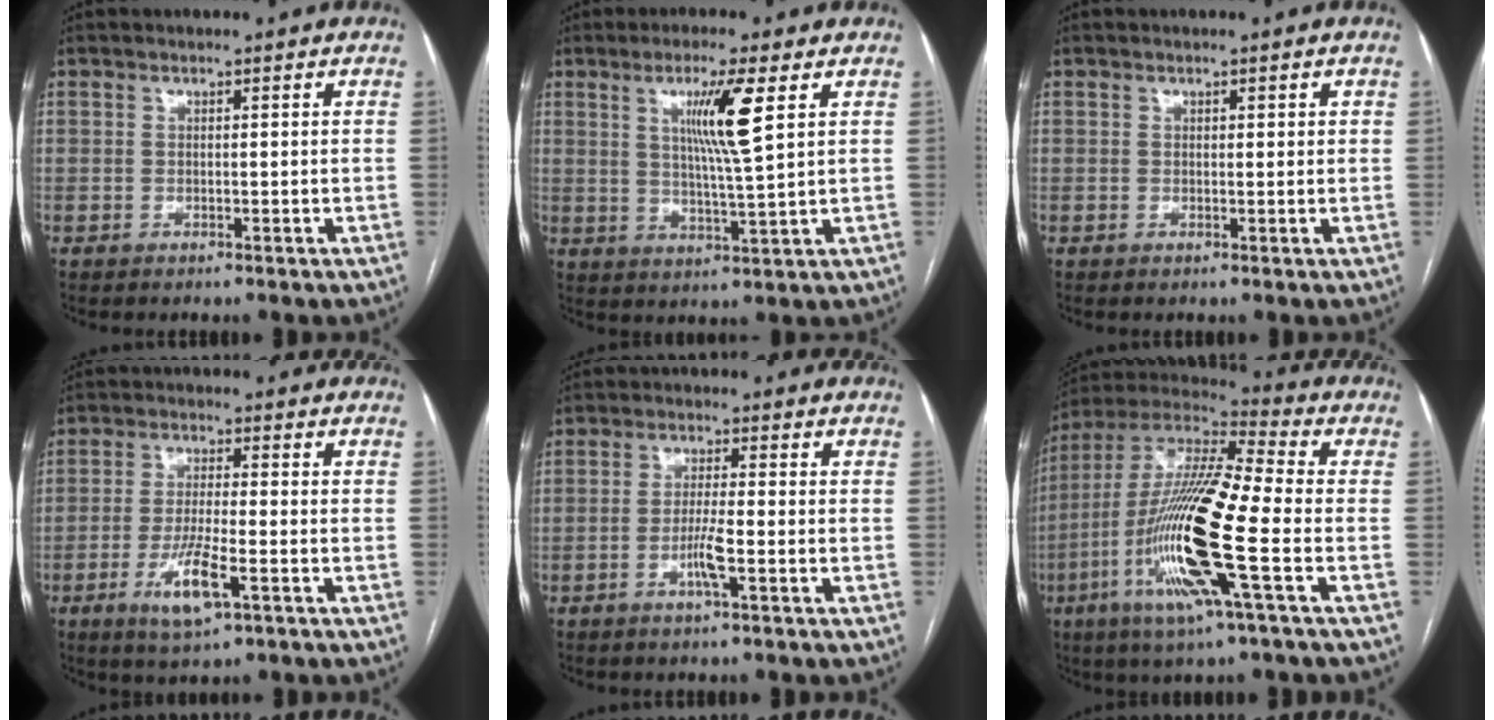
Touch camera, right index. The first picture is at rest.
{"total": 8.1, "force": [3.0, -0.7, 7.5], "torque": [-0.135, -0.009, 0.055]}
{"total": 1.1, "force": [0.5, 0.5, 0.9], "torque": [-0.010, 0.004, 0.005]}
{"total": 7.4, "force": [-3.2, 1.0, 6.6], "torque": [-0.131, -0.013, -0.054]}
{"total": 4.0, "force": [-1.5, 0.0, 3.7], "torque": [-0.075, -0.004, -0.029]}
{"total": 20.4, "force": [-5.7, 1.3, 19.5], "torque": [-0.415, -0.020, -0.115]}